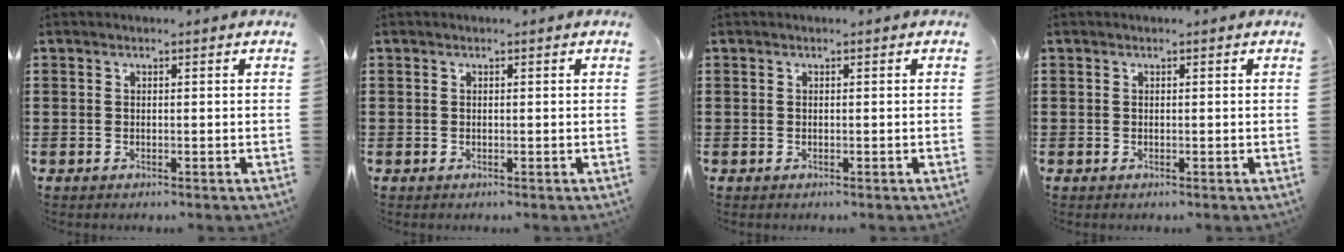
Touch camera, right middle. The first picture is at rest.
{"total": 0.0}
{"total": 0.0}
{"total": 0.0}